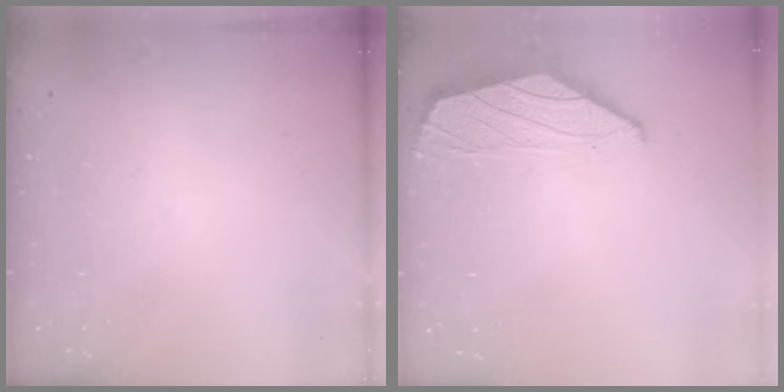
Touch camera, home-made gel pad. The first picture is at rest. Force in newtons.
{"total": 0.8, "press": 0.6, "slide": 0.5}